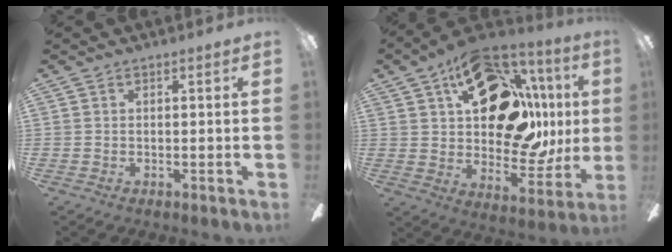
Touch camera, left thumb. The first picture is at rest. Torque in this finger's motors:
{"motor_torque": [2.52, 2.49, 2.22, -0.55, 0.14]}